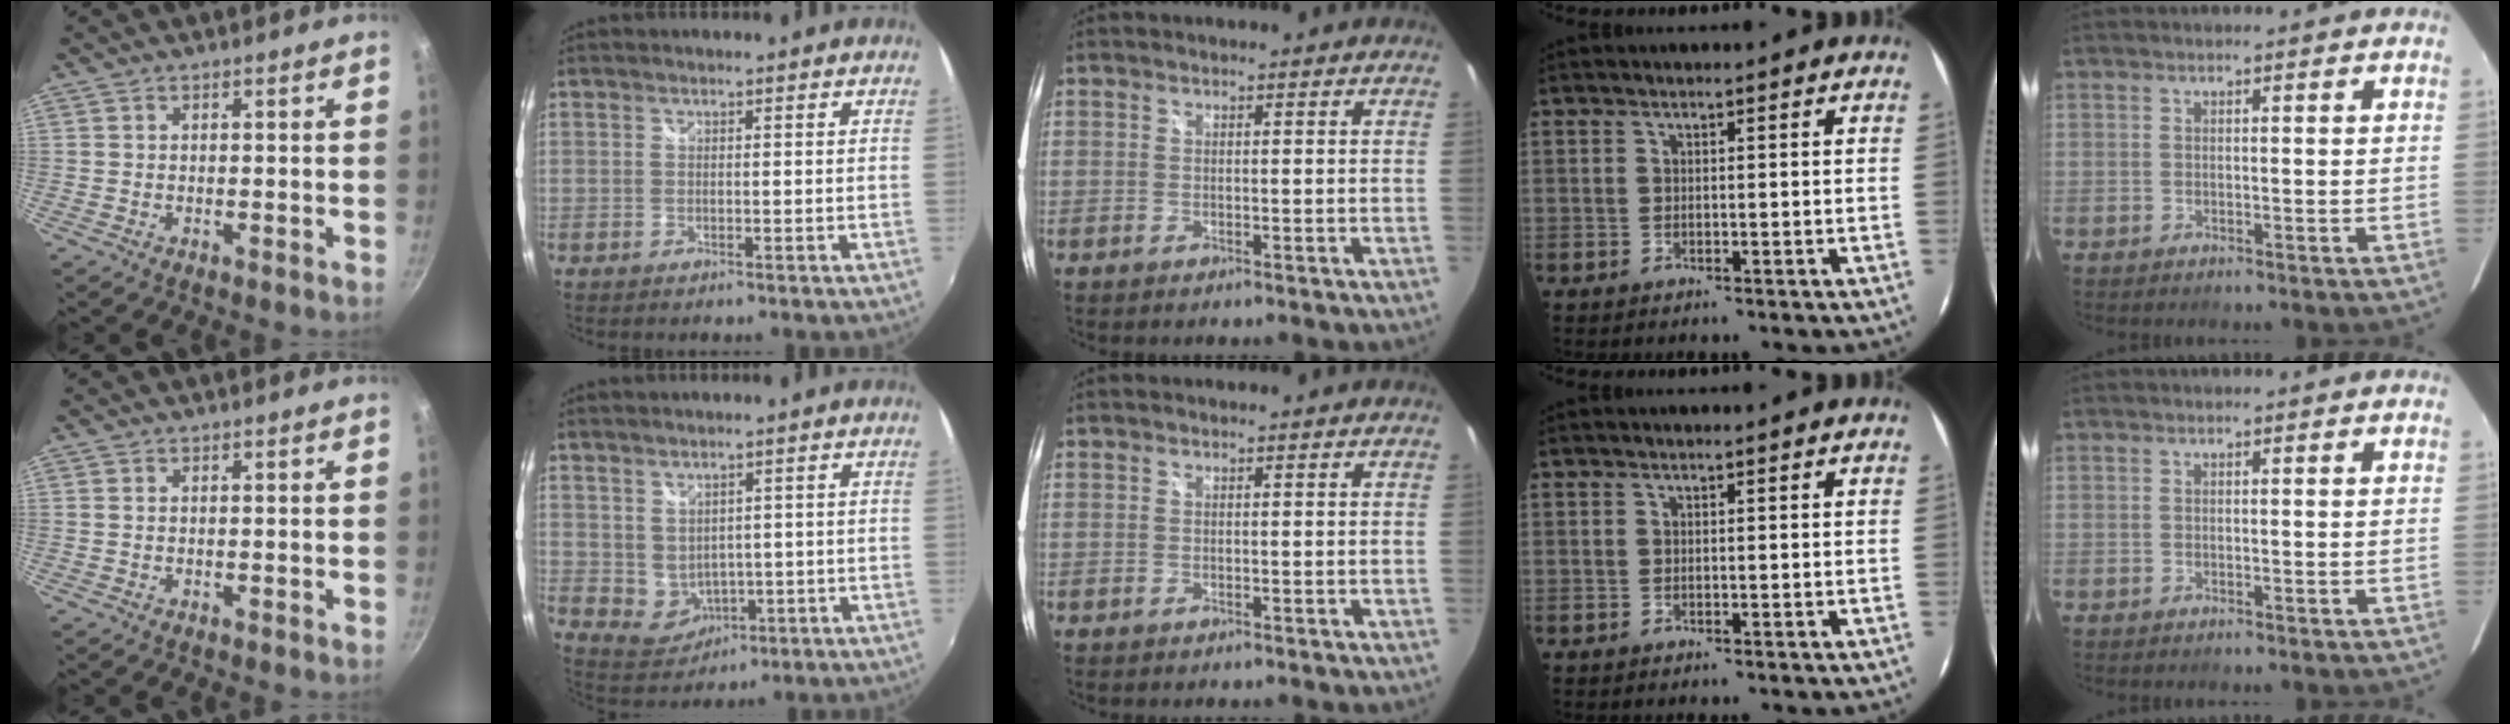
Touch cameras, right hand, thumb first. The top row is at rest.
{"index": {"total": 5.4, "force": [1.1, 4.5, 2.8], "torque": [-0.054, -0.005, 0.039]}}